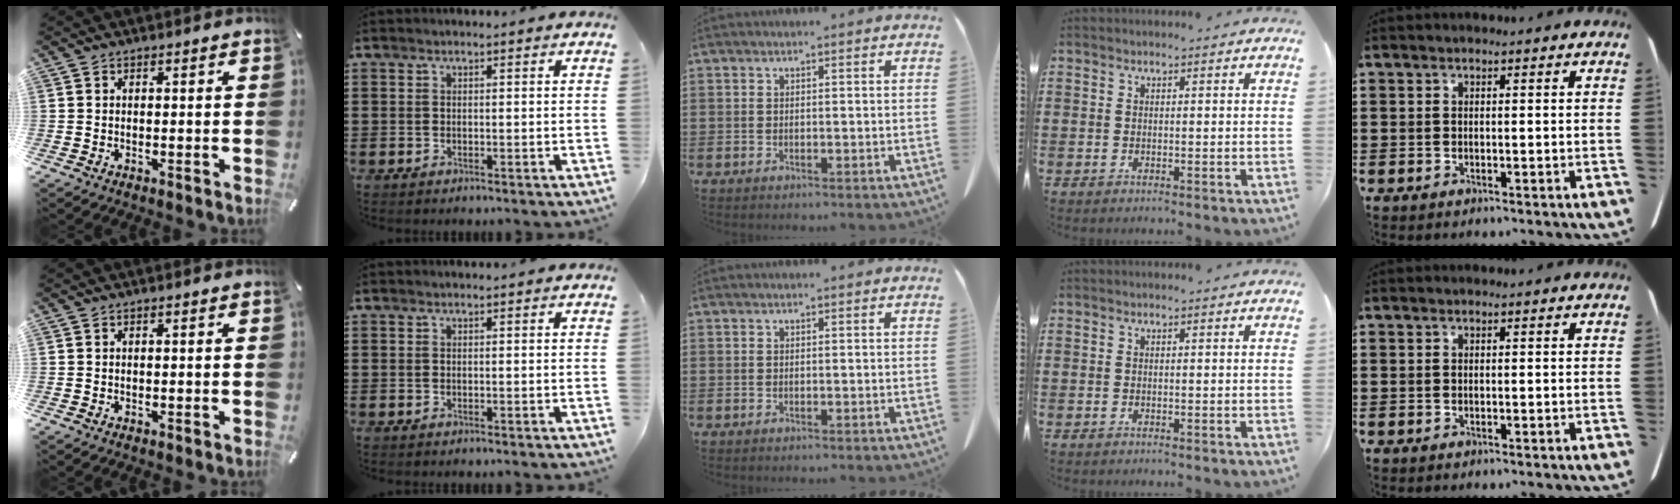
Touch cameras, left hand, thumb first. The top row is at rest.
{}